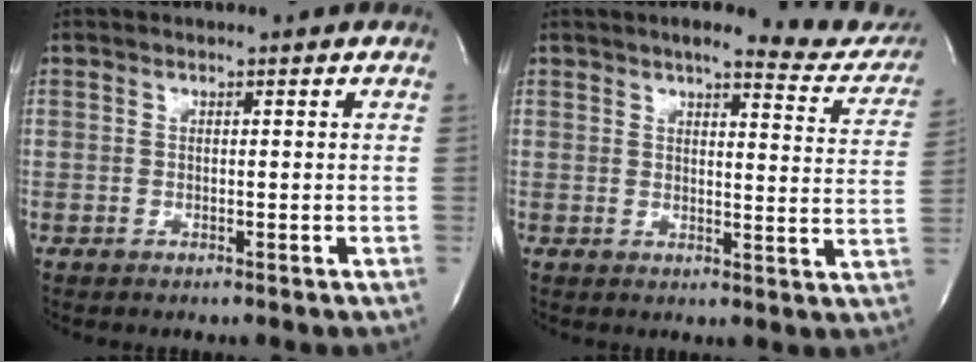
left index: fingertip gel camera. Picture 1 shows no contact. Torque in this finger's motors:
{"motor_torque": [-0.55, -0.71, 0.09, 0.00]}